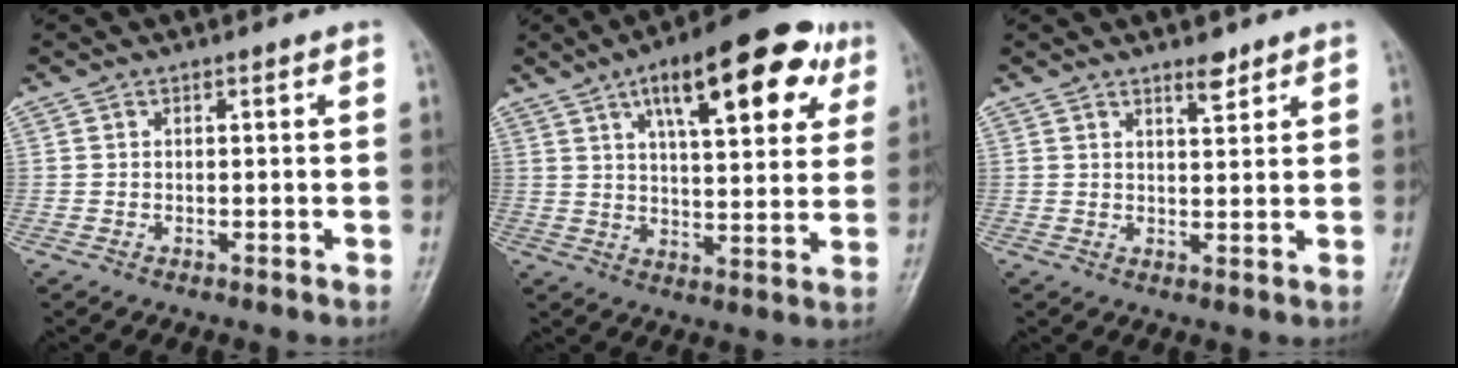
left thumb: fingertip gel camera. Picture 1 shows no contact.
{"total": 20.1, "force": [9.5, 7.4, 16.1], "torque": [-0.200, -0.013, 0.136]}
{"total": 3.2, "force": [2.4, 1.1, 1.8], "torque": [-0.019, -0.018, 0.040]}